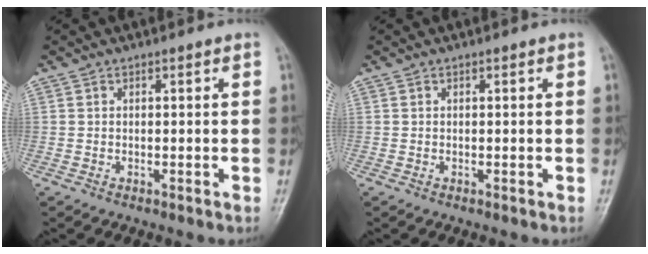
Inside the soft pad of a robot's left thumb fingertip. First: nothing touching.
{"total": 0.0}